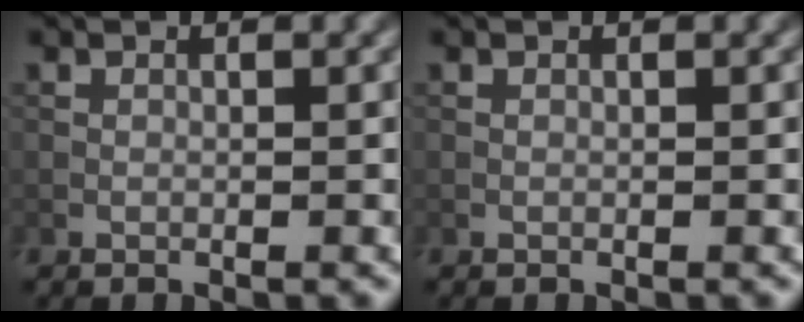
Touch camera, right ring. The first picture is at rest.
{"total": 0.0}